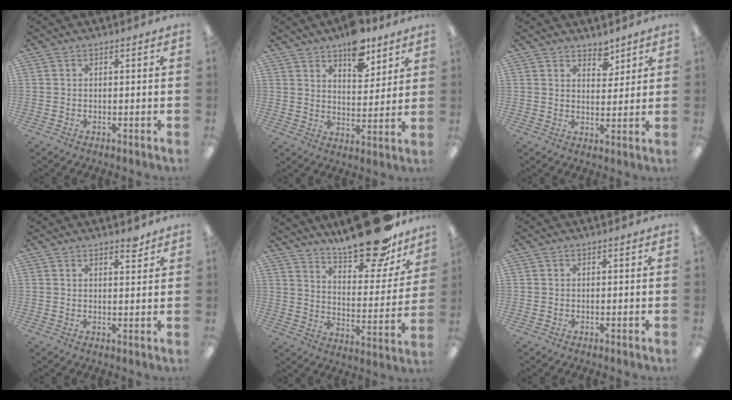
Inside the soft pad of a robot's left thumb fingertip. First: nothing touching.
{"total": 14.1, "force": [10.7, 5.5, 7.5], "torque": [-0.111, -0.066, 0.184]}
{"total": 4.3, "force": [3.8, 1.9, 0.8], "torque": [-0.001, -0.027, 0.067]}
{"total": 2.8, "force": [2.4, 0.8, 1.0], "torque": [0.001, -0.018, 0.038]}
{"total": 20.2, "force": [16.4, 6.7, 9.7], "torque": [-0.143, -0.115, 0.277]}
{"total": 0.0}